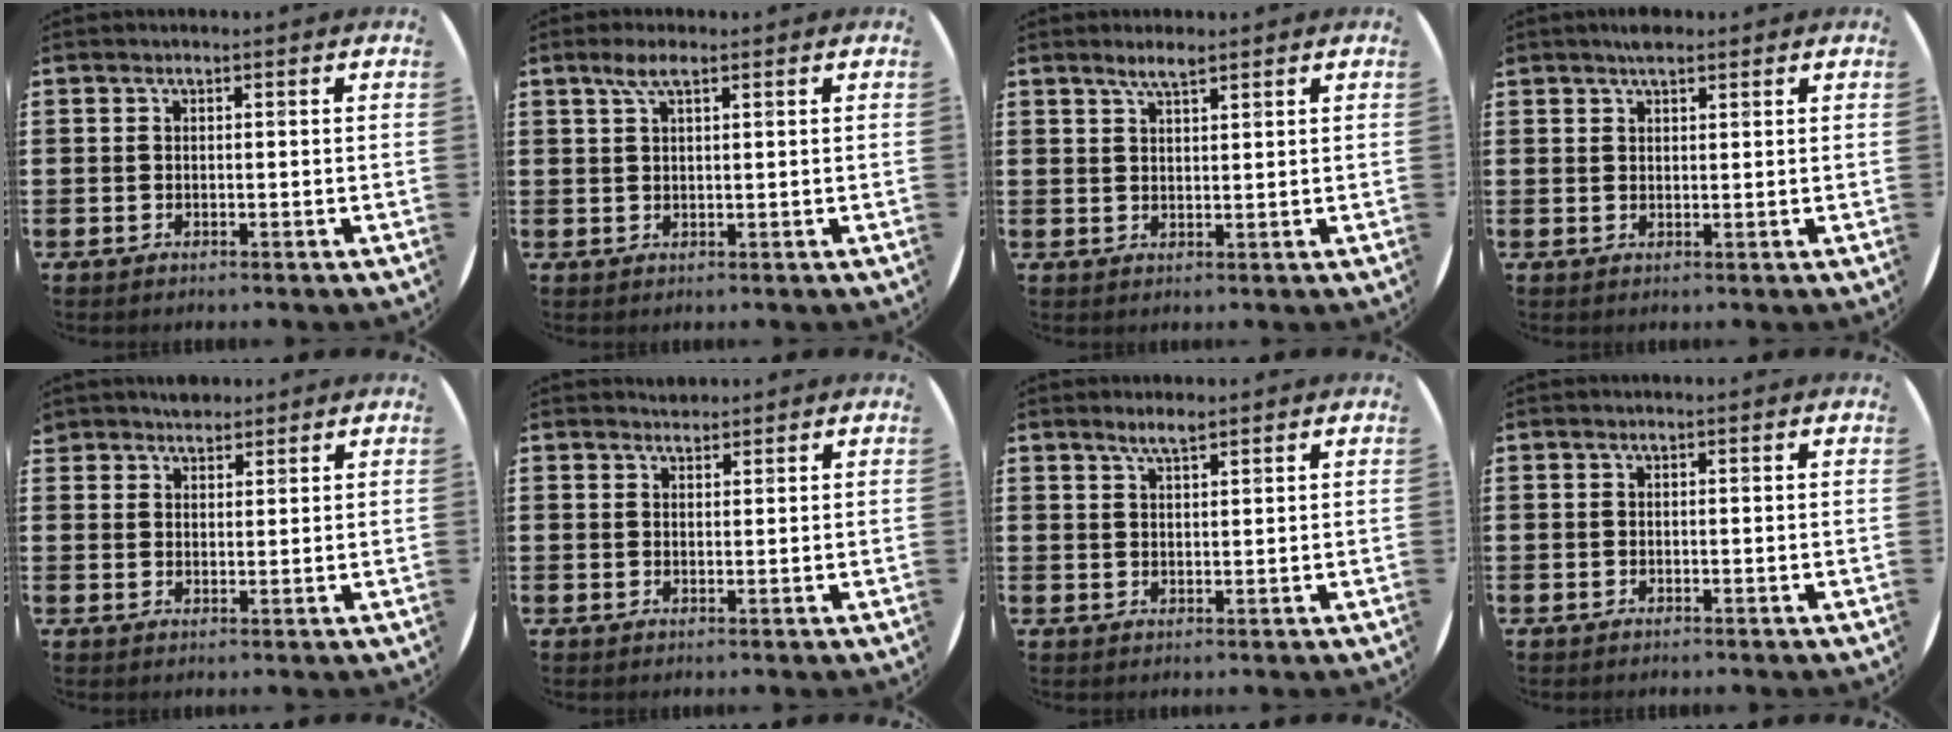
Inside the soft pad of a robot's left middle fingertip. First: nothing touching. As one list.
[{"total": 3.1, "force": [1.8, 0.7, 2.4], "torque": [-0.051, 0.007, 0.031]}, {"total": 2.9, "force": [2.3, 0.5, 1.7], "torque": [-0.028, 0.001, 0.040]}, {"total": 1.9, "force": [1.7, 0.6, 0.6], "torque": [-0.015, 0.003, 0.032]}, {"total": 2.6, "force": [2.4, 0.9, -0.1], "torque": [-0.003, 0.004, 0.047]}, {"total": 1.7, "force": [1.6, 0.5, -0.3], "torque": [0.011, -0.001, 0.030]}, {"total": 2.6, "force": [2.2, 0.4, 1.4], "torque": [-0.030, 0.003, 0.040]}, {"total": 0.0}]